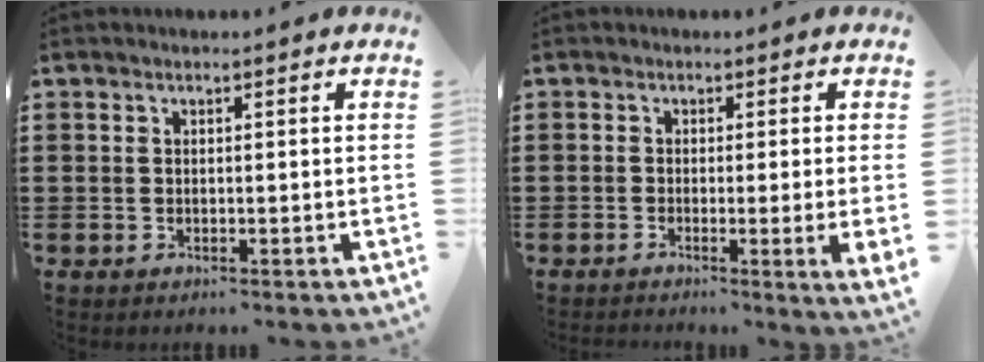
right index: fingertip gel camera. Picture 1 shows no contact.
{"total": 1.8, "force": [-0.5, -0.3, 1.7], "torque": [-0.029, -0.009, -0.009]}